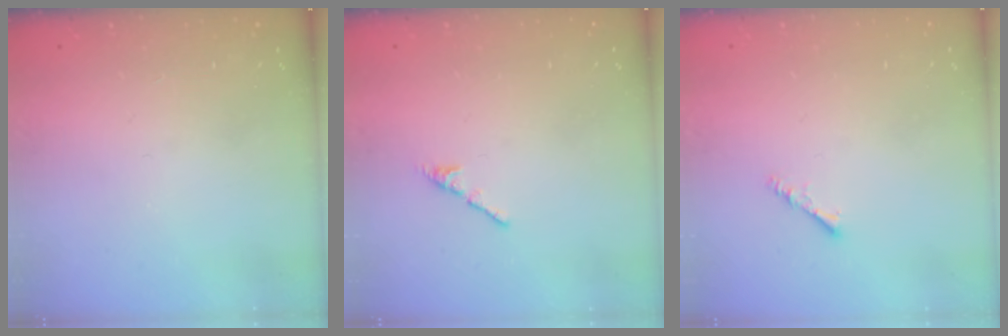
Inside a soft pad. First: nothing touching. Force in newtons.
{"total": 2.7, "press": 2.6, "slide": 0.8}
{"total": 1.9, "press": 1.9, "slide": 0.4}